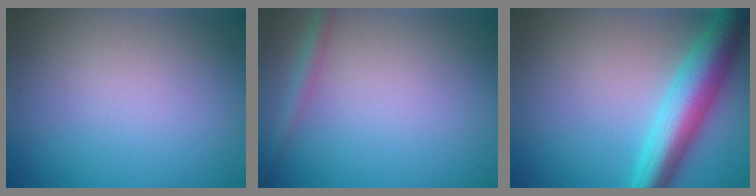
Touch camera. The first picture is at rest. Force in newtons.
{"total": 1.6, "press": 1.6, "slide": 0.1}
{"total": 6.8, "press": 6.8, "slide": 0.1}